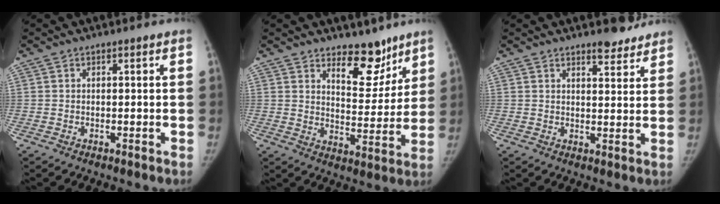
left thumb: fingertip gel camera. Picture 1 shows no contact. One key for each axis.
{"total": 9.9, "fx": 7.3, "fy": 4.7, "fz": 4.7, "tx": -0.032, "ty": -0.058, "tz": 0.118}
{"total": 4.6, "fx": 3.9, "fy": 1.6, "fz": 1.9, "tx": -0.003, "ty": -0.028, "tz": 0.055}